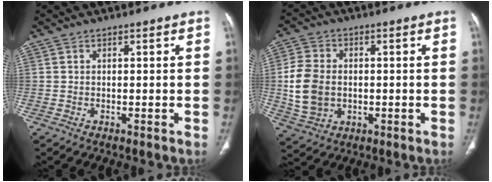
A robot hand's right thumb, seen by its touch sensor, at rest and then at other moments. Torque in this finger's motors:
{"motor_torque": [-0.82, 0.65, 0.93, 0.15, 0.29]}